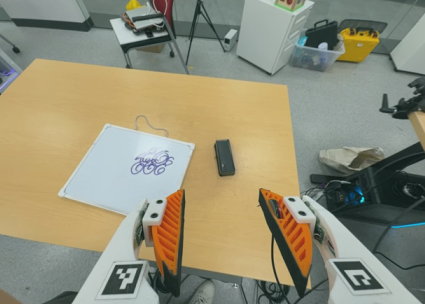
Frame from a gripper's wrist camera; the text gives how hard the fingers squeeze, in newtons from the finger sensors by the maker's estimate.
{"total": 0.0}